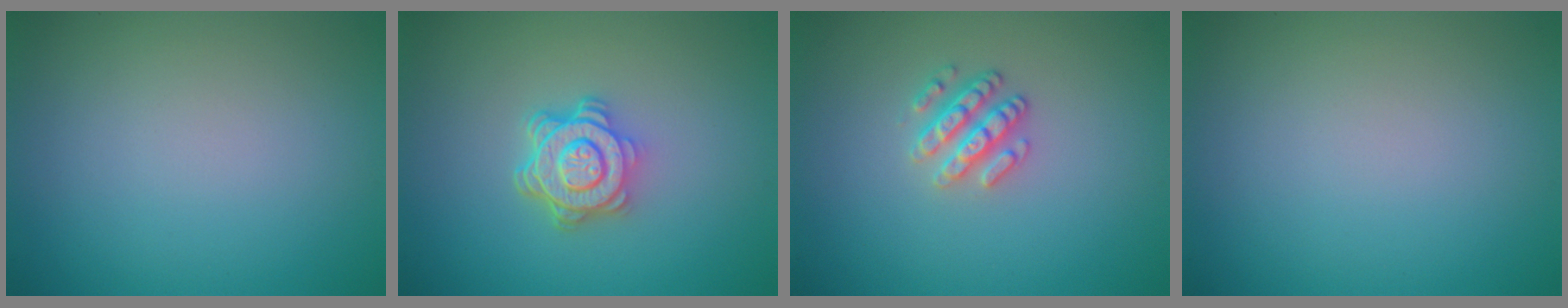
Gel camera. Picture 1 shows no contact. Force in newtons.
{"total": 4.5, "press": 3.4, "slide": 3.0}
{"total": 2.5, "press": 2.4, "slide": 0.7}
{"total": 0.0}